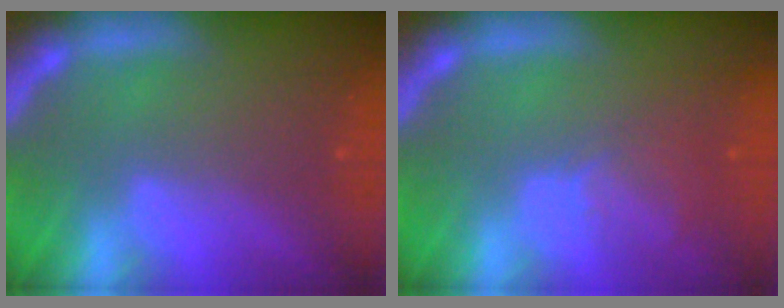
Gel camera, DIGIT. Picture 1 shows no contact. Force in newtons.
{"total": 2.9}